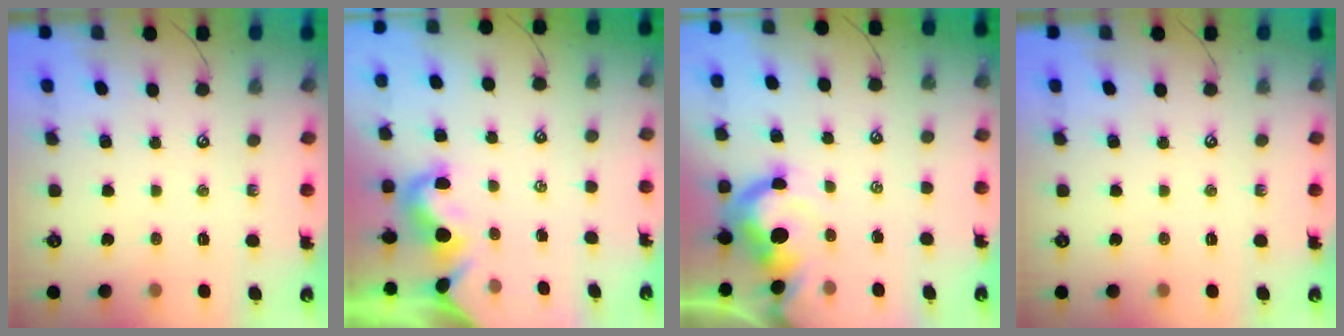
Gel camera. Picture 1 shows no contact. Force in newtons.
{"total": 1.7, "press": 1.6, "slide": 0.6}
{"total": 6.7, "press": 6.6, "slide": 1.1}
{"total": 0.0}